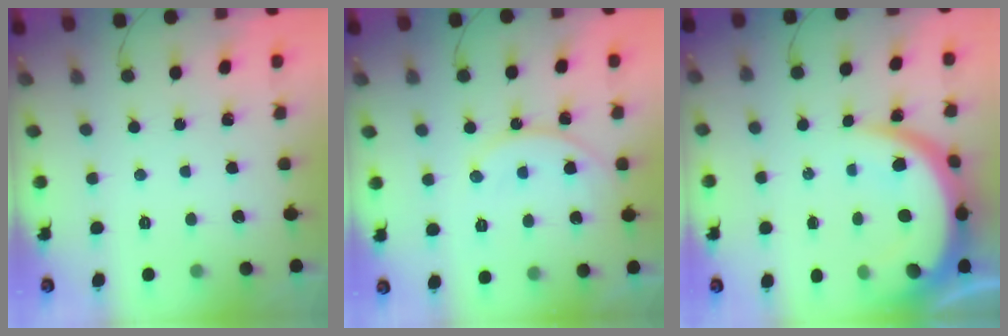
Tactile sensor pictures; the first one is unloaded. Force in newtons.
{"total": 11.7, "press": 11.5, "slide": 2.4}
{"total": 15.1, "press": 15.0, "slide": 1.6}